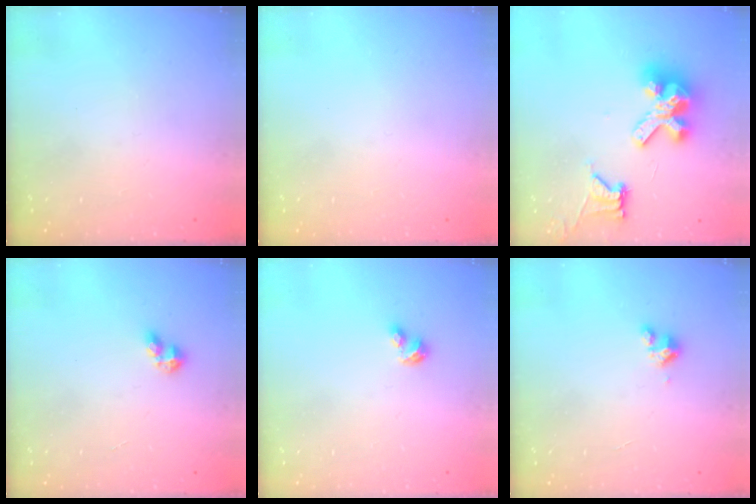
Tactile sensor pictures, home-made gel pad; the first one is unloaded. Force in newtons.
{"total": 0.0}
{"total": 14.3, "press": 14.2, "slide": 1.7}
{"total": 3.4, "press": 3.4, "slide": 0.5}
{"total": 3.1, "press": 3.0, "slide": 0.5}
{"total": 5.0, "press": 5.0, "slide": 0.4}